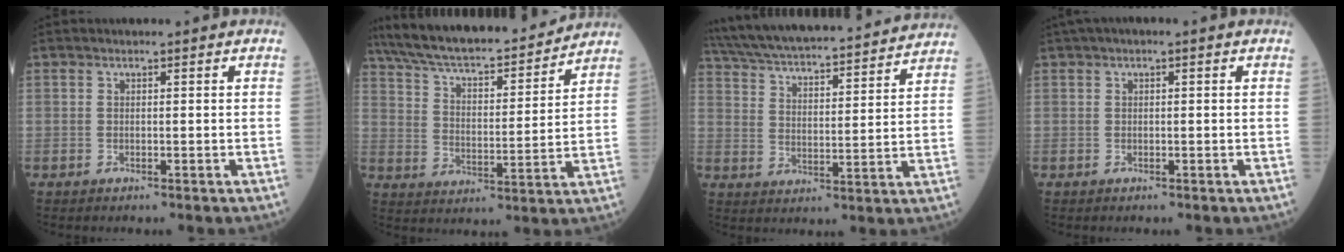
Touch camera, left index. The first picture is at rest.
{"total": 21.2, "force": [19.0, 3.4, 8.9], "torque": [-0.156, 0.016, 0.291]}
{"total": 27.3, "force": [24.9, 3.3, 10.7], "torque": [-0.193, 0.004, 0.349]}
{"total": 1.5, "force": [0.6, 0.3, 1.4], "torque": [-0.029, 0.011, 0.007]}